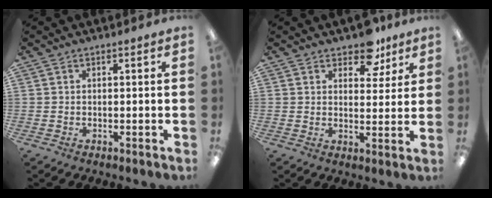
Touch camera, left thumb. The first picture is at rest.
{"total": 7.9, "force": [6.0, 4.0, 3.2], "torque": [-0.032, -0.032, 0.104]}